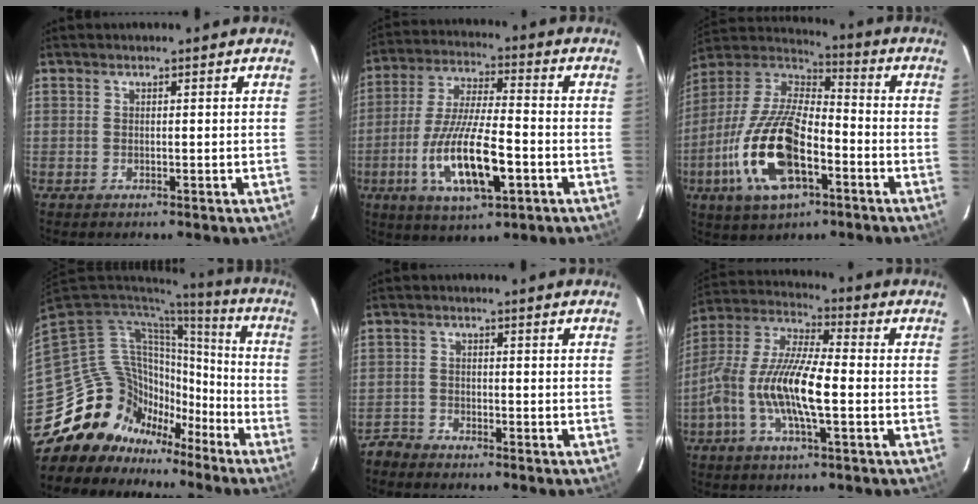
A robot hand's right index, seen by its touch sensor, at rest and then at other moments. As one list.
[{"total": 16.1, "force": [-5.5, 4.2, 14.5], "torque": [-0.299, -0.018, -0.096]}, {"total": 20.3, "force": [-7.4, 8.9, 16.7], "torque": [-0.355, -0.017, -0.142]}, {"total": 22.3, "force": [-14.8, 15.3, 6.8], "torque": [-0.153, 0.040, -0.239]}, {"total": 2.7, "force": [-2.6, 0.8, -0.2], "torque": [-0.002, 0.001, -0.059]}, {"total": 15.1, "force": [-3.4, 3.8, 14.3], "torque": [-0.283, -0.003, -0.072]}]